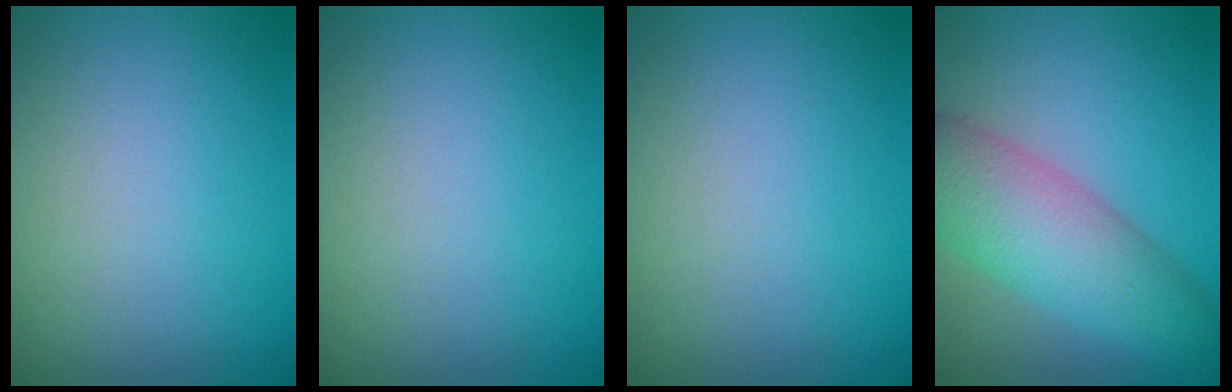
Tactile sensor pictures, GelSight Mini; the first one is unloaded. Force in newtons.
{"total": 0.0}
{"total": 0.0}
{"total": 7.3, "press": 7.3, "slide": 0.3}